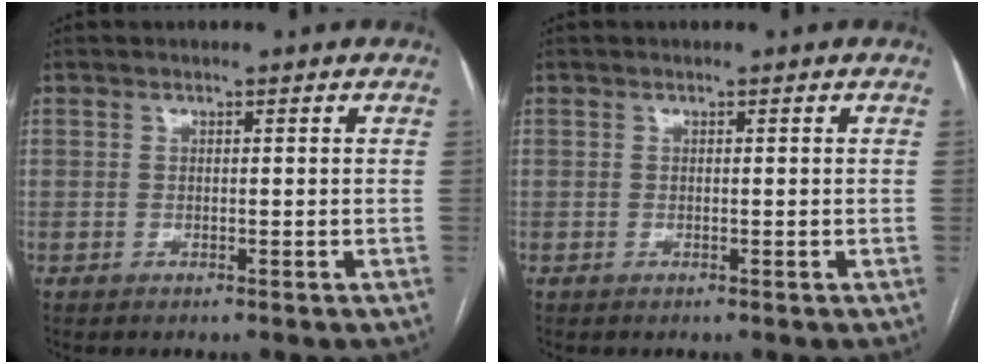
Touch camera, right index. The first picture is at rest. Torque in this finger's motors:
{"motor_torque": [-0.01, 0.01, 0.00, 0.01]}